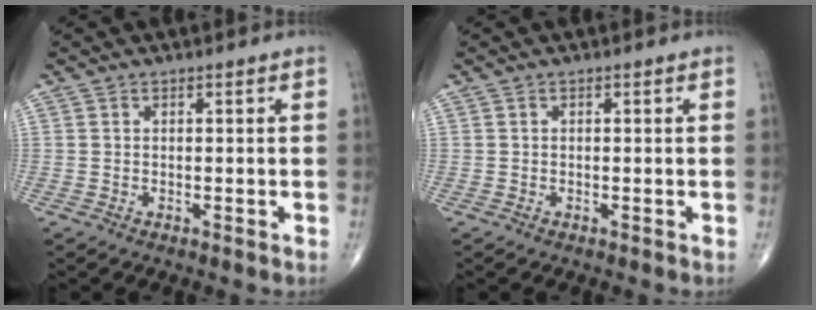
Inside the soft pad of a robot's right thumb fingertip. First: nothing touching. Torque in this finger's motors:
{"motor_torque": [-0.16, 0.17, -0.02, -0.01, 0.01]}